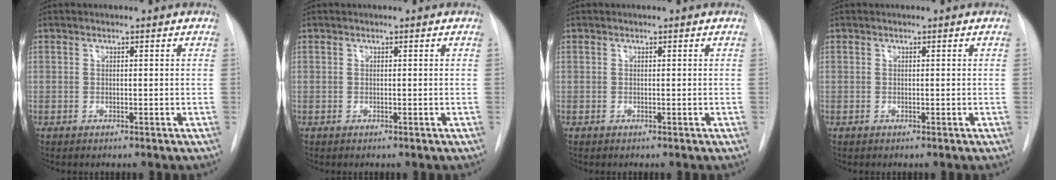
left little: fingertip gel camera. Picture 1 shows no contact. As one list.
[{"total": 0.0}, {"total": 0.0}, {"total": 0.0}]